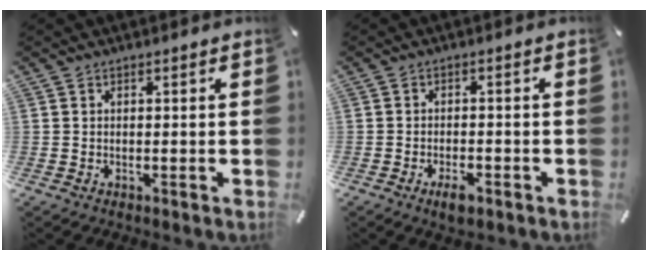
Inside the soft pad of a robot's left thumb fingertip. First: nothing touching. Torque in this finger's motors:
{"motor_torque": [0.30, 0.33, 0.13, -0.05, 0.00]}